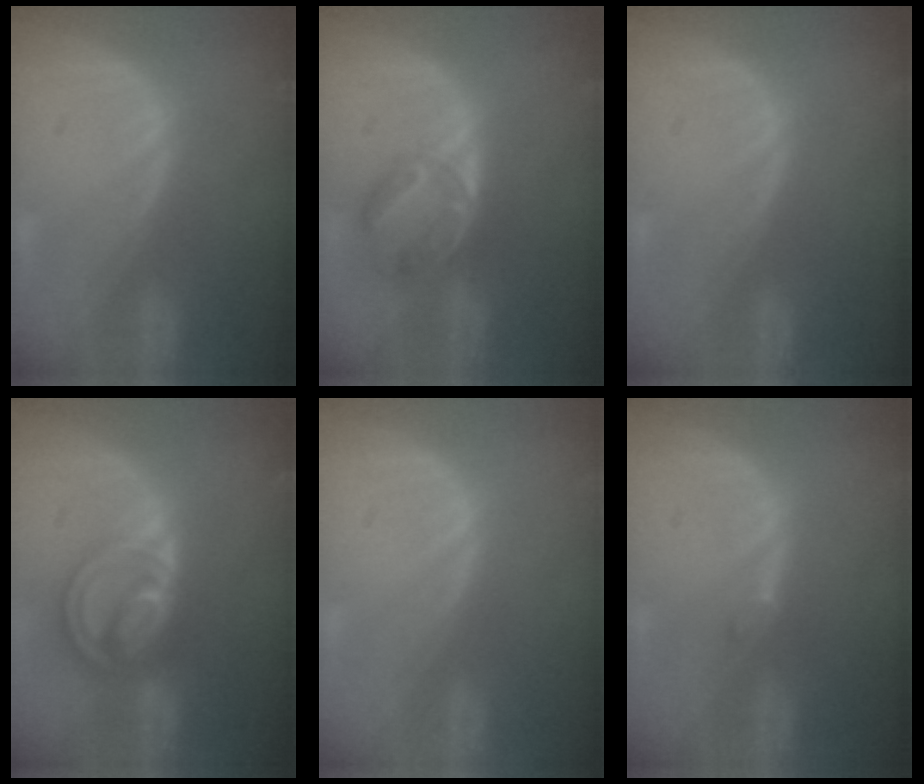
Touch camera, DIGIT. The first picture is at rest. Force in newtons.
{"total": 6.3, "press": 5.7, "slide": 2.7}
{"total": 0.0}
{"total": 8.7, "press": 7.3, "slide": 4.7}
{"total": 0.0}
{"total": 0.9, "press": 0.9, "slide": 0.3}